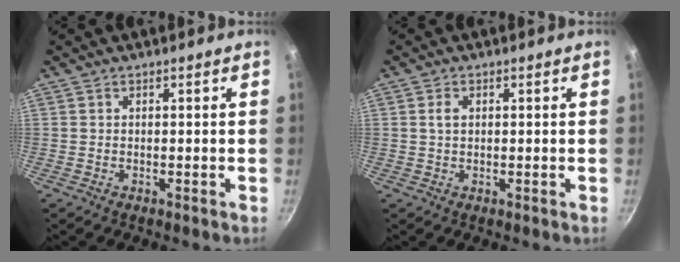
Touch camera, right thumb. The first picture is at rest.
{"total": 1.8, "force": [0.4, 1.2, 1.2], "torque": [-0.019, 0.003, 0.008]}